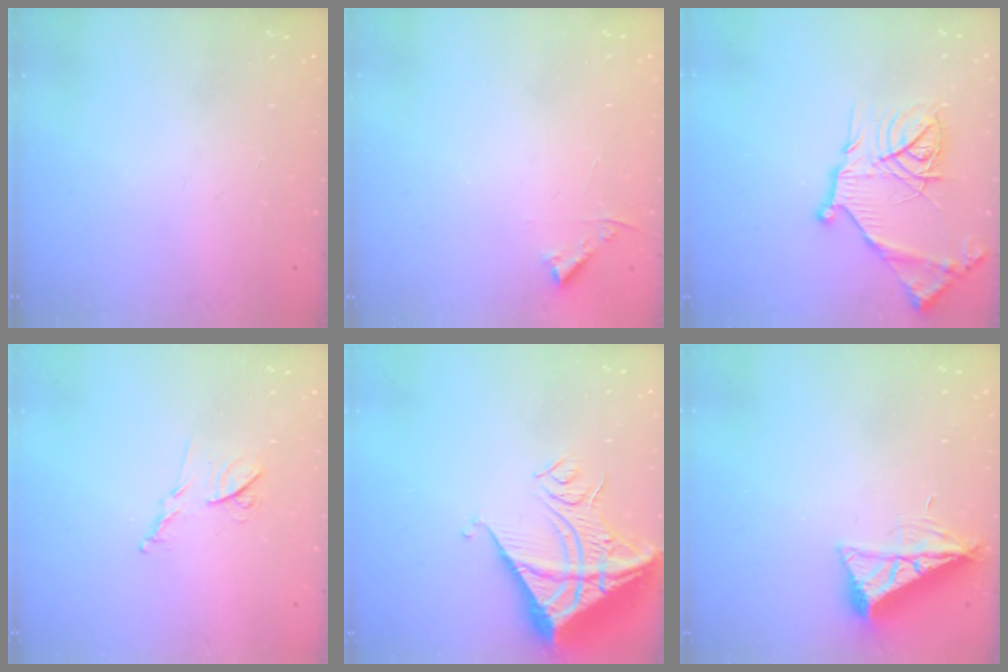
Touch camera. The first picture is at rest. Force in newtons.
{"total": 3.1, "press": 3.0, "slide": 0.3}
{"total": 20.2, "press": 20.1, "slide": 1.9}
{"total": 8.7, "press": 8.7, "slide": 0.4}
{"total": 14.2, "press": 14.1, "slide": 1.9}
{"total": 7.7, "press": 7.6, "slide": 0.8}